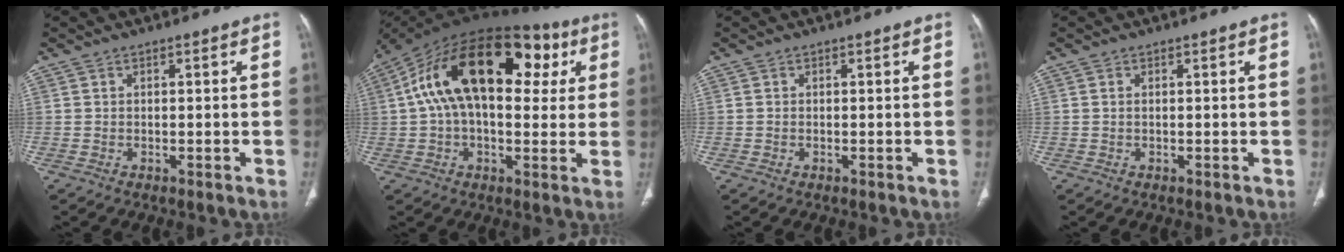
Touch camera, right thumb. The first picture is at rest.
{"total": 26.0, "force": [7.1, 14.3, 20.5], "torque": [-0.338, 0.055, 0.104]}
{"total": 0.0}
{"total": 0.0}